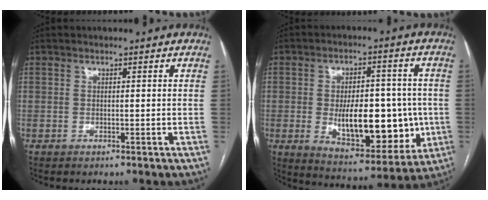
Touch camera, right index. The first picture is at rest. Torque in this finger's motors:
{"motor_torque": [0.78, -0.37, 0.88, 0.20]}